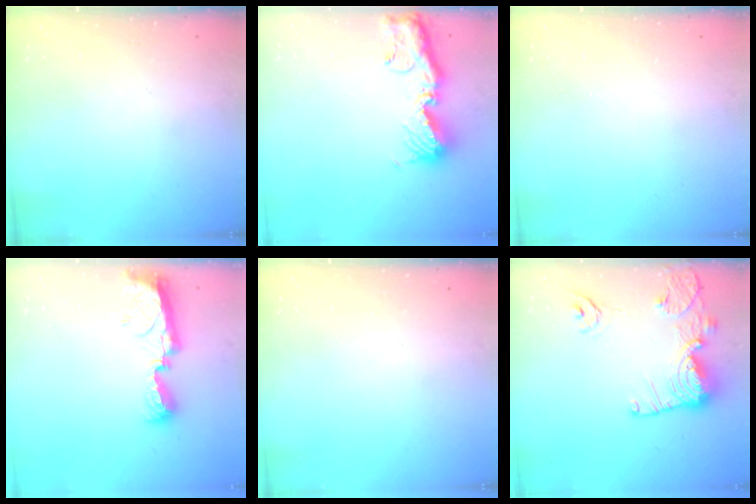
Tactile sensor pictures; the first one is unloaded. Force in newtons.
{"total": 14.1, "press": 14.0, "slide": 1.5}
{"total": 0.0}
{"total": 9.4, "press": 9.4, "slide": 0.4}
{"total": 0.0}
{"total": 14.3, "press": 14.2, "slide": 1.4}